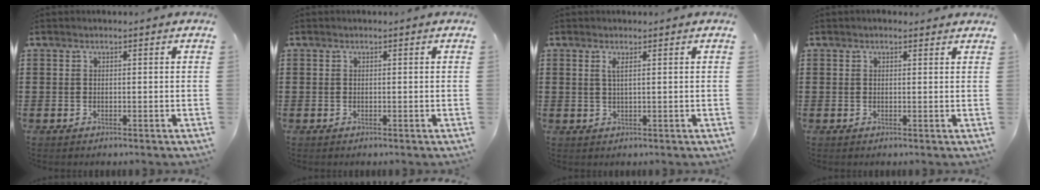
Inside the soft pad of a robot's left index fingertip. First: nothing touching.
{"total": 0.0}
{"total": 1.6, "force": [0.6, -0.1, 1.4], "torque": [-0.031, -0.002, 0.010]}
{"total": 0.8, "force": [0.6, 0.3, 0.4], "torque": [-0.009, 0.003, 0.012]}